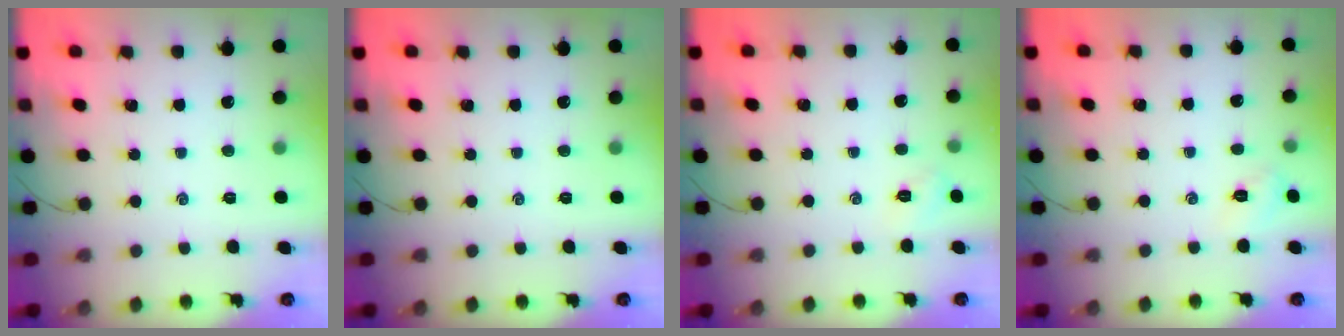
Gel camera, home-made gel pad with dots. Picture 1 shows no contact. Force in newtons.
{"total": 0.0}
{"total": 3.0, "press": 2.9, "slide": 0.8}
{"total": 2.7, "press": 2.6, "slide": 0.8}